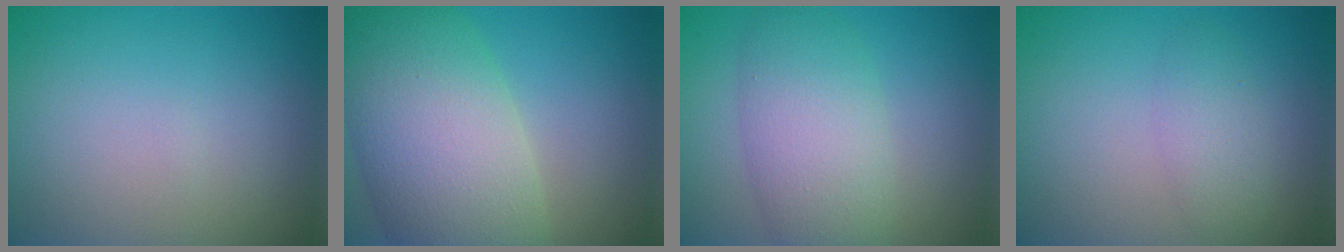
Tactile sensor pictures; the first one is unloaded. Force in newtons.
{"total": 11.5, "press": 11.5, "slide": 0.8}
{"total": 6.1, "press": 6.1, "slide": 0.3}
{"total": 2.0, "press": 2.0, "slide": 0.1}